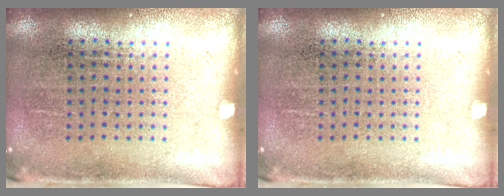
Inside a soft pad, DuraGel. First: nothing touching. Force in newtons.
{"total": 0.0}